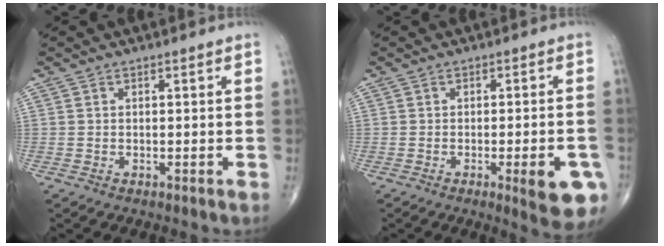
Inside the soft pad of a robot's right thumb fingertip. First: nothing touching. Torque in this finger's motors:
{"motor_torque": [1.20, 1.27, 0.75, -0.29, 0.19]}